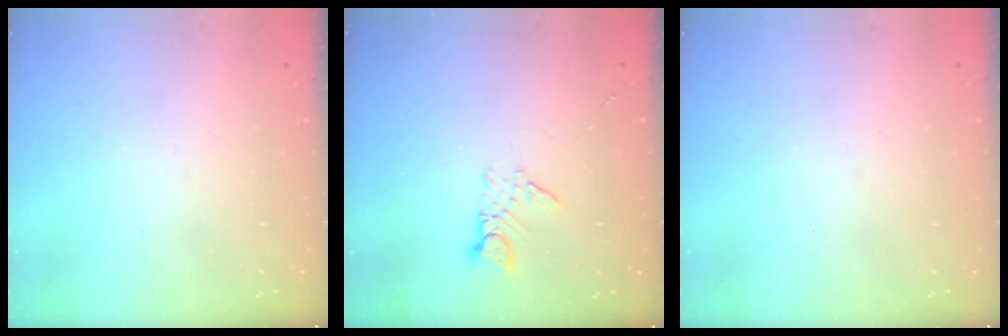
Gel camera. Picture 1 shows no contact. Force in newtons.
{"total": 4.1, "press": 4.1, "slide": 0.5}
{"total": 0.0}